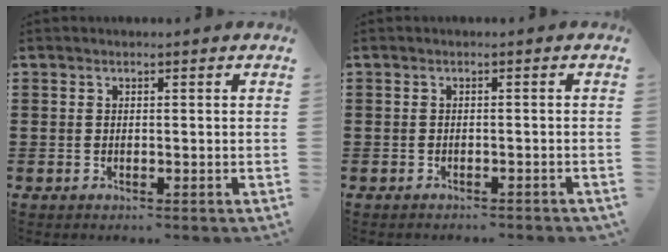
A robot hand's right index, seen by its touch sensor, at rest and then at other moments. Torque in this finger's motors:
{"motor_torque": [0.15, 0.00, 0.23, 0.00]}